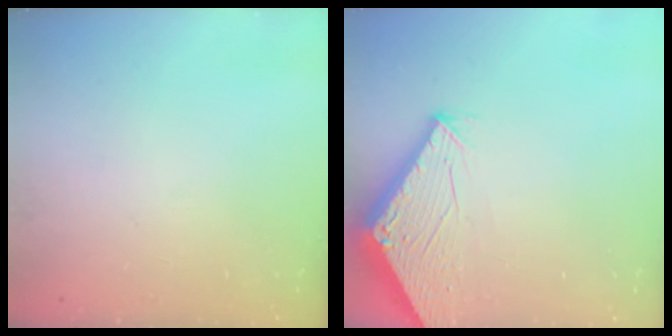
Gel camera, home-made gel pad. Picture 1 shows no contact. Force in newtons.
{"total": 2.9, "press": 2.9, "slide": 0.1}